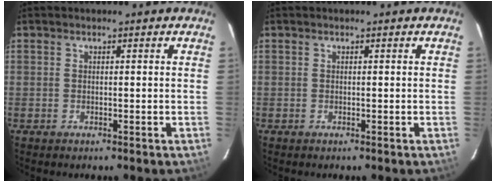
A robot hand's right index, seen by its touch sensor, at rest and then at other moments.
{"total": 0.0}